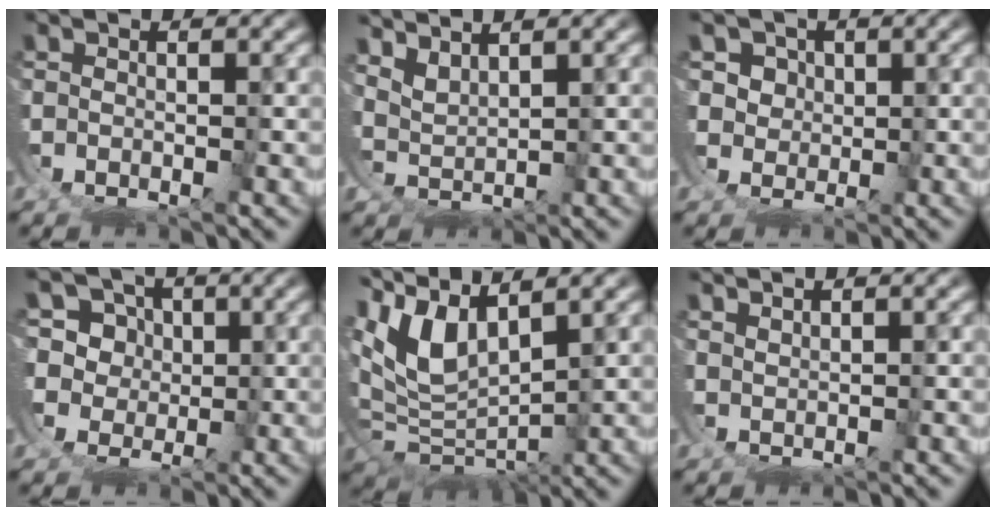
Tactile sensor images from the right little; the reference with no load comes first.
{"total": 4.4, "force": [2.2, 2.9, 2.5], "torque": [-0.066, -0.011, 0.038]}
{"total": 4.7, "force": [1.2, 4.1, 2.0], "torque": [-0.061, -0.019, 0.024]}
{"total": 10.8, "force": [1.0, 9.6, 4.9], "torque": [-0.126, -0.035, 0.015]}
{"total": 9.8, "force": [0.9, 6.7, 7.1], "torque": [-0.156, -0.029, 0.024]}
{"total": 1.8, "force": [1.6, -0.7, 0.2], "torque": [0.005, 0.004, 0.034]}